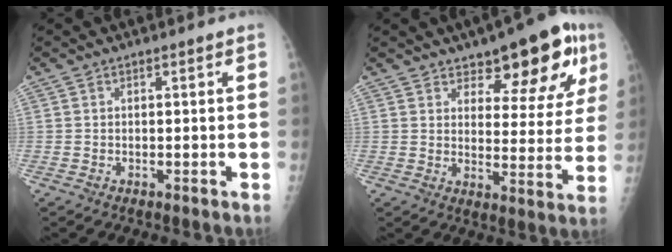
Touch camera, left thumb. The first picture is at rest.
{"total": 14.7, "force": [8.6, 6.1, 10.2], "torque": [-0.080, -0.037, 0.120]}